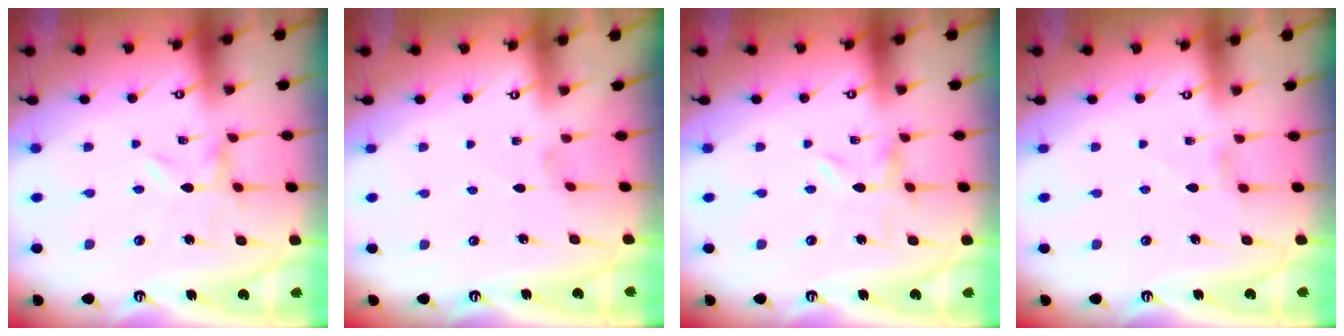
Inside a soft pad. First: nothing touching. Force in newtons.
{"total": 0.0}
{"total": 0.0}
{"total": 0.7, "press": 0.6, "slide": 0.3}